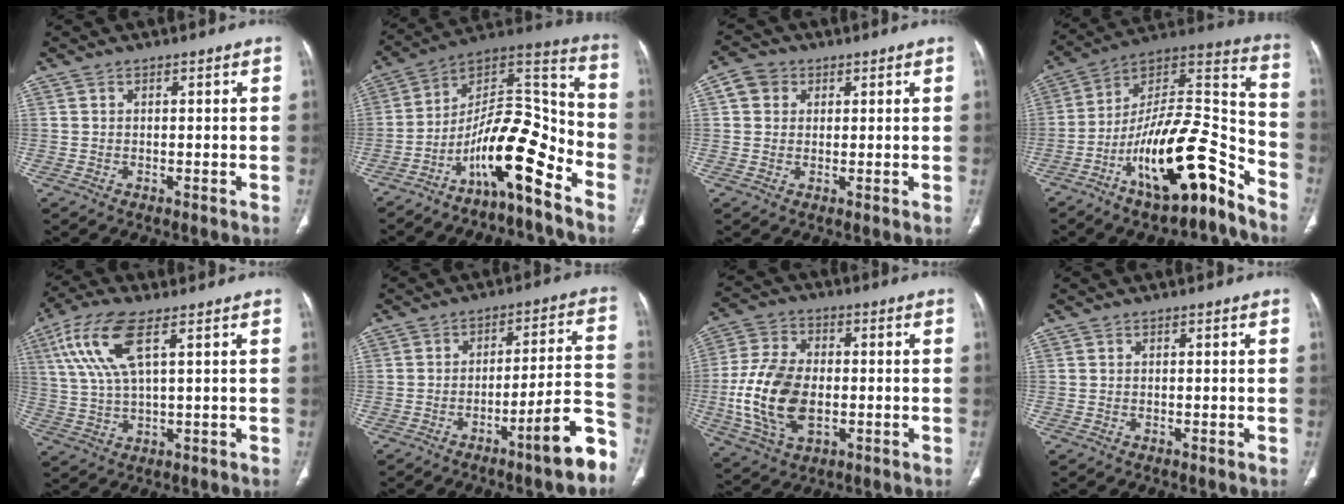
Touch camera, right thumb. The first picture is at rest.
{"total": 16.6, "force": [-10.0, 4.8, 12.3], "torque": [-0.180, 0.113, -0.174]}
{"total": 4.3, "force": [1.4, 3.7, 1.6], "torque": [-0.016, 0.004, 0.022]}
{"total": 21.4, "force": [-13.0, 6.6, 15.7], "torque": [-0.236, 0.110, -0.223]}
{"total": 10.9, "force": [4.3, 3.4, 9.4], "torque": [-0.224, 0.000, 0.089]}
{"total": 12.2, "force": [-7.2, 1.1, 9.8], "torque": [-0.116, 0.059, -0.106]}
{"total": 15.8, "force": [-2.0, 9.8, 12.2], "torque": [-0.242, 0.005, -0.030]}
{"total": 0.0}